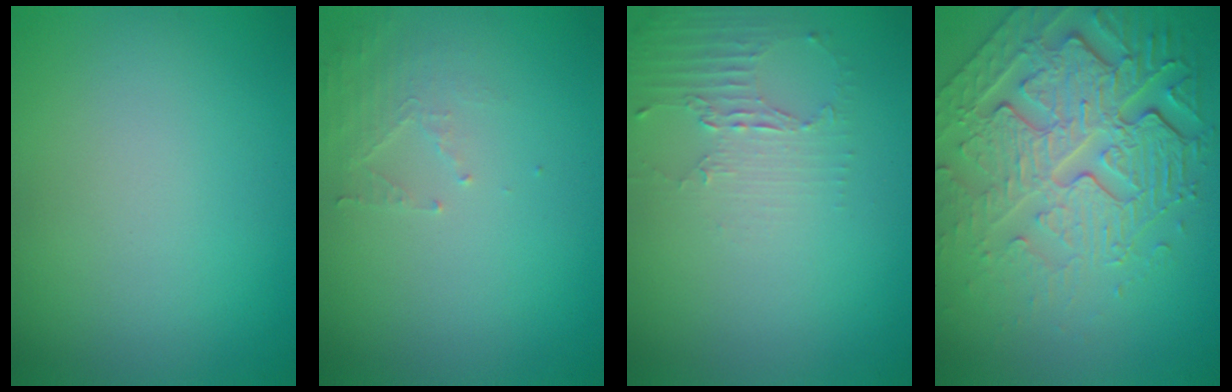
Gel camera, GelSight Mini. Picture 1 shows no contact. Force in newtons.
{"total": 1.7, "press": 1.7, "slide": 0.3}
{"total": 2.3, "press": 1.6, "slide": 1.6}
{"total": 8.5, "press": 5.9, "slide": 6.2}